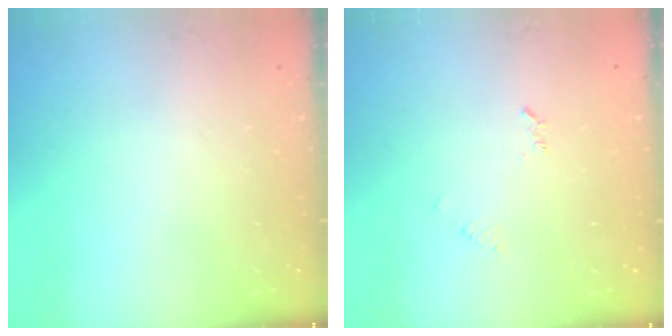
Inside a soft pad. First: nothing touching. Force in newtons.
{"total": 4.1, "press": 4.0, "slide": 0.5}